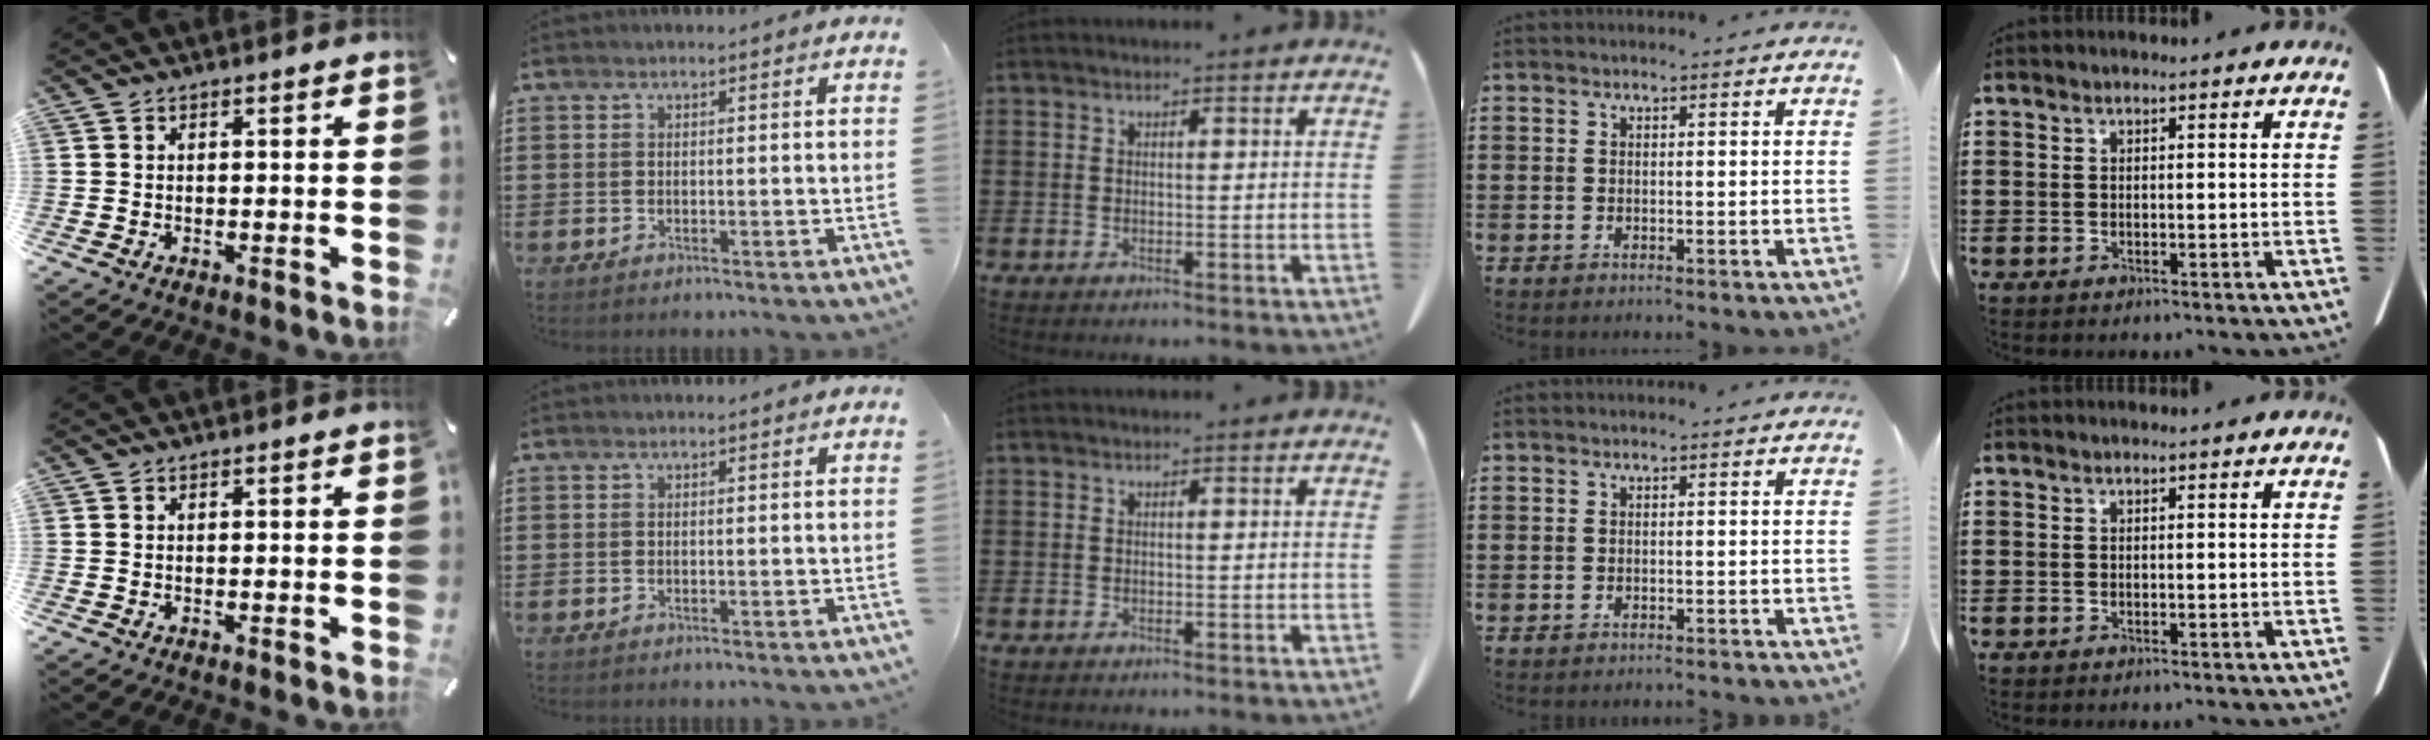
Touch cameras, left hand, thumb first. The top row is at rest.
{"ring": {"total": 0.8, "force": [-0.8, 0.0, 0.1], "torque": [-0.005, -0.001, -0.016]}}